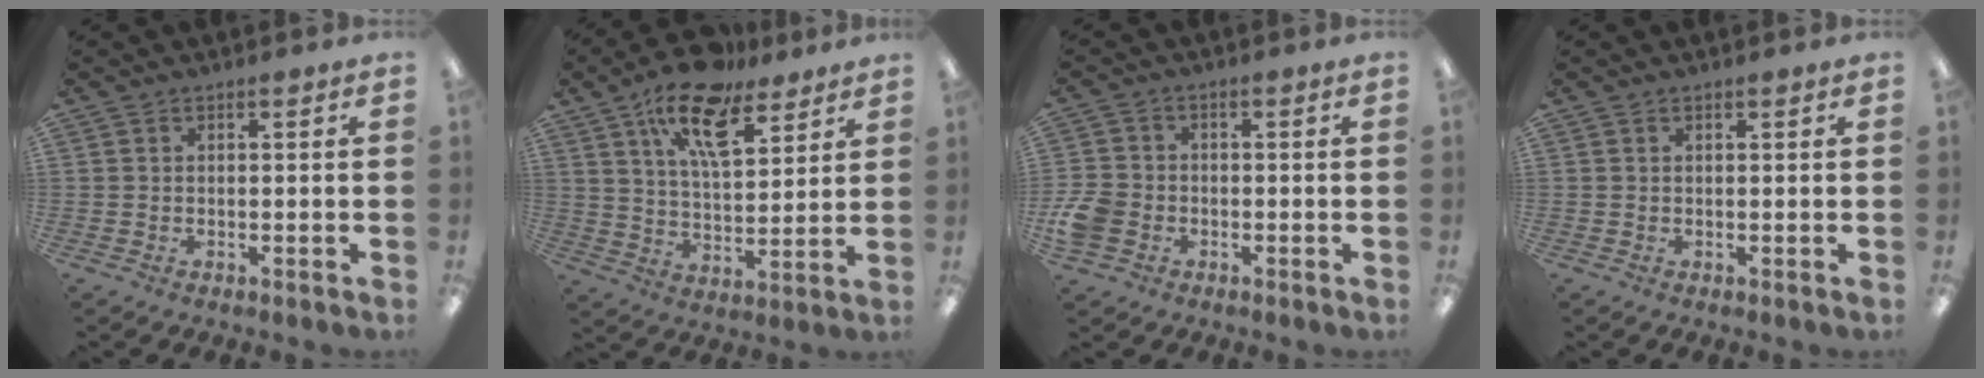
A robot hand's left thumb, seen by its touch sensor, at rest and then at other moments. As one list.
[{"total": 16.5, "force": [10.8, 7.1, 10.2], "torque": [-0.173, -0.045, 0.187]}, {"total": 6.6, "force": [-2.2, 5.2, 3.4], "torque": [-0.081, 0.013, -0.040]}, {"total": 0.5, "force": [0.3, 0.2, 0.3], "torque": [-0.007, 0.002, 0.006]}]